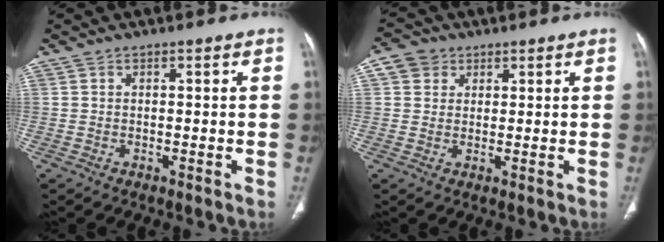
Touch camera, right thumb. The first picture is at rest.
{"total": 4.7, "force": [2.0, 4.0, 1.5], "torque": [-0.012, 0.000, 0.037]}